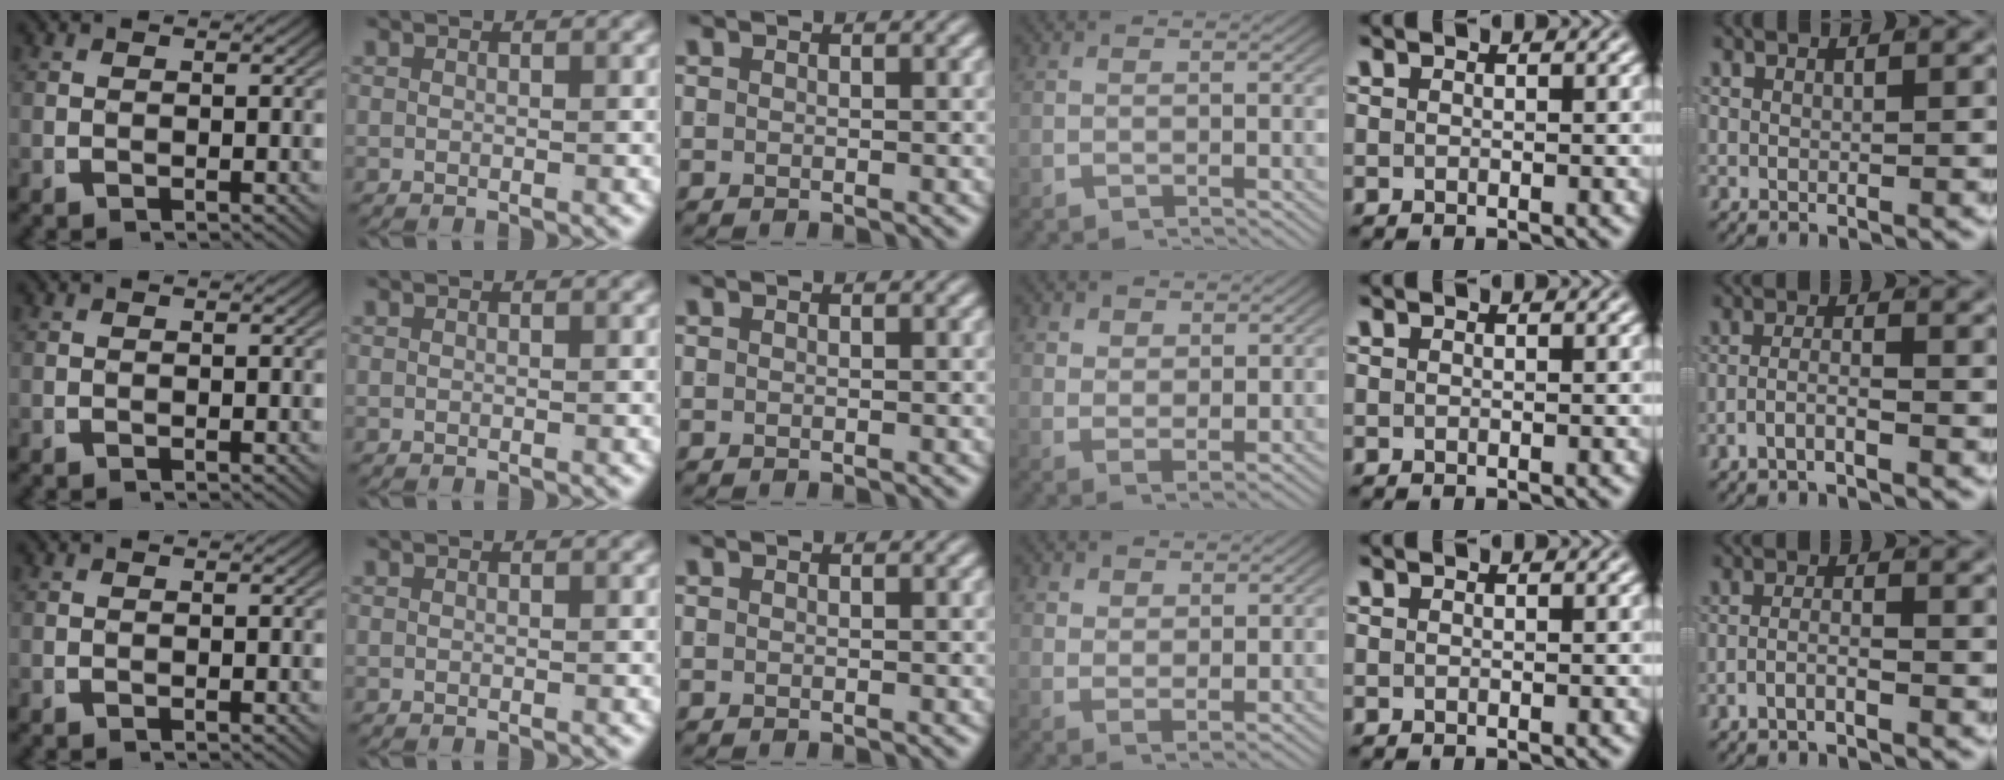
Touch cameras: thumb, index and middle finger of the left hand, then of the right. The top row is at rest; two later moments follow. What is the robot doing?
{"motion": "lift_and_place", "object": "shirt"}